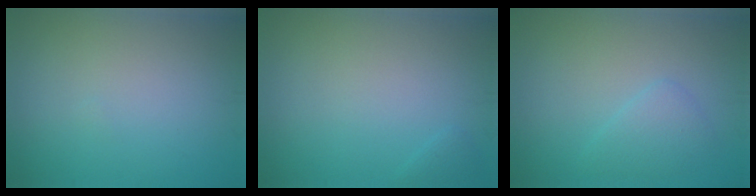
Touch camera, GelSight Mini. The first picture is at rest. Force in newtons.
{"total": 0.5, "press": 0.5, "slide": 0.0}
{"total": 2.0, "press": 2.0, "slide": 0.1}